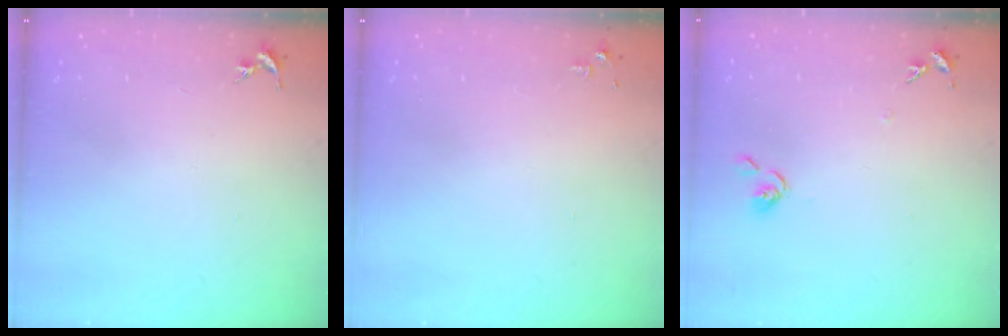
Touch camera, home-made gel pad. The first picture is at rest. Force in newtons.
{"total": 2.8, "press": 2.8, "slide": 0.4}
{"total": 6.7, "press": 6.7, "slide": 0.6}